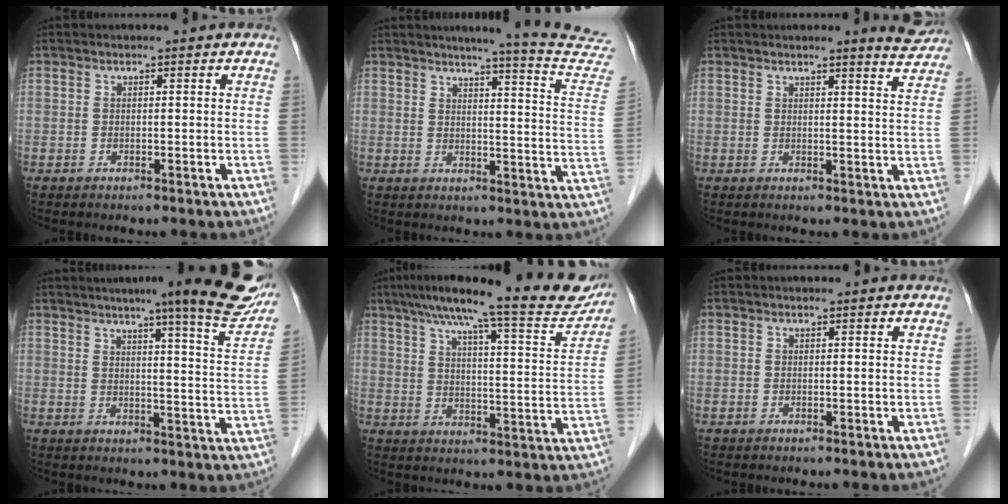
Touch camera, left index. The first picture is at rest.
{"total": 16.0, "force": [15.2, -1.9, 4.7], "torque": [-0.060, -0.108, 0.155]}
{"total": 4.8, "force": [4.5, 0.0, 1.6], "torque": [-0.024, -0.020, 0.038]}
{"total": 17.2, "force": [13.5, 0.6, 10.8], "torque": [-0.126, -0.019, 0.152]}
{"total": 21.0, "force": [17.8, 2.5, 10.9], "torque": [-0.161, -0.005, 0.231]}
{"total": 0.0}